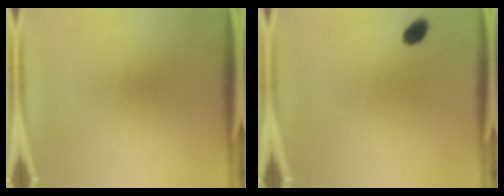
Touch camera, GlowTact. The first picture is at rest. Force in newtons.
{"total": 2.4}